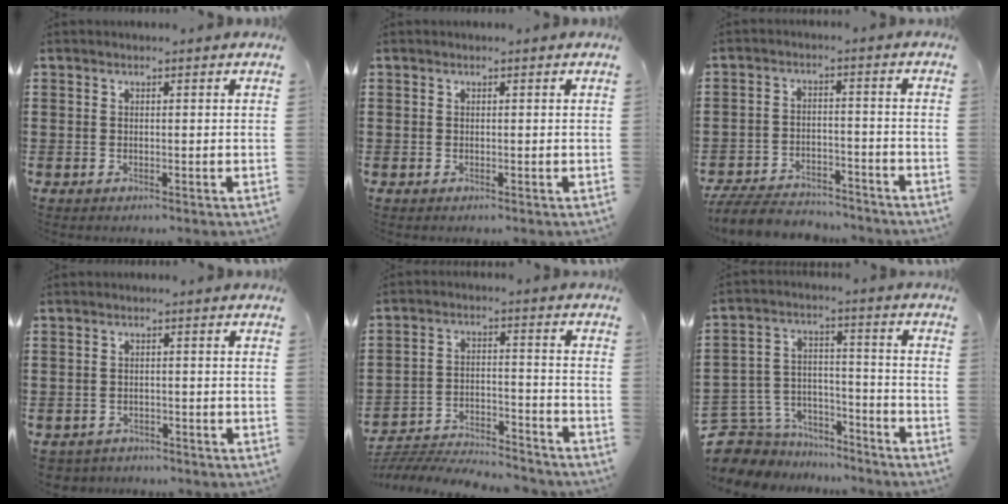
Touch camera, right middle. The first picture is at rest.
{"total": 0.0}
{"total": 6.5, "force": [-6.2, 1.5, 1.3], "torque": [-0.031, 0.011, -0.123]}
{"total": 1.9, "force": [-1.8, 0.6, -0.3], "torque": [-0.003, 0.001, -0.042]}
{"total": 6.2, "force": [-6.0, 0.8, 1.1], "torque": [-0.028, 0.009, -0.124]}
{"total": 6.8, "force": [-5.5, 4.0, 0.3], "torque": [-0.036, 0.005, -0.111]}